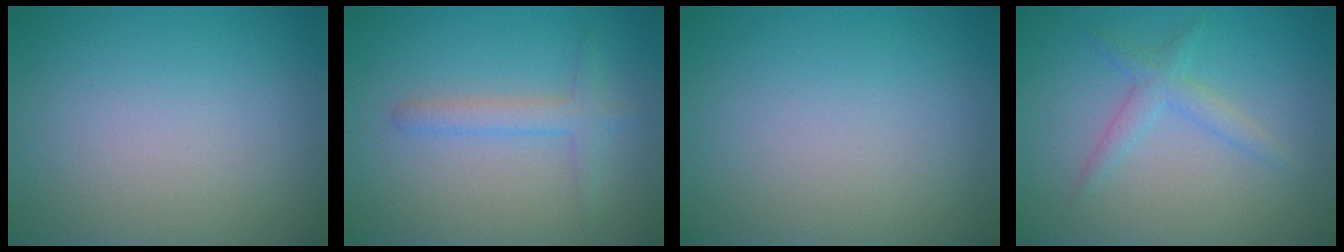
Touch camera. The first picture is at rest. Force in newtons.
{"total": 2.0, "press": 2.0, "slide": 0.1}
{"total": 0.0}
{"total": 2.0, "press": 2.0, "slide": 0.2}